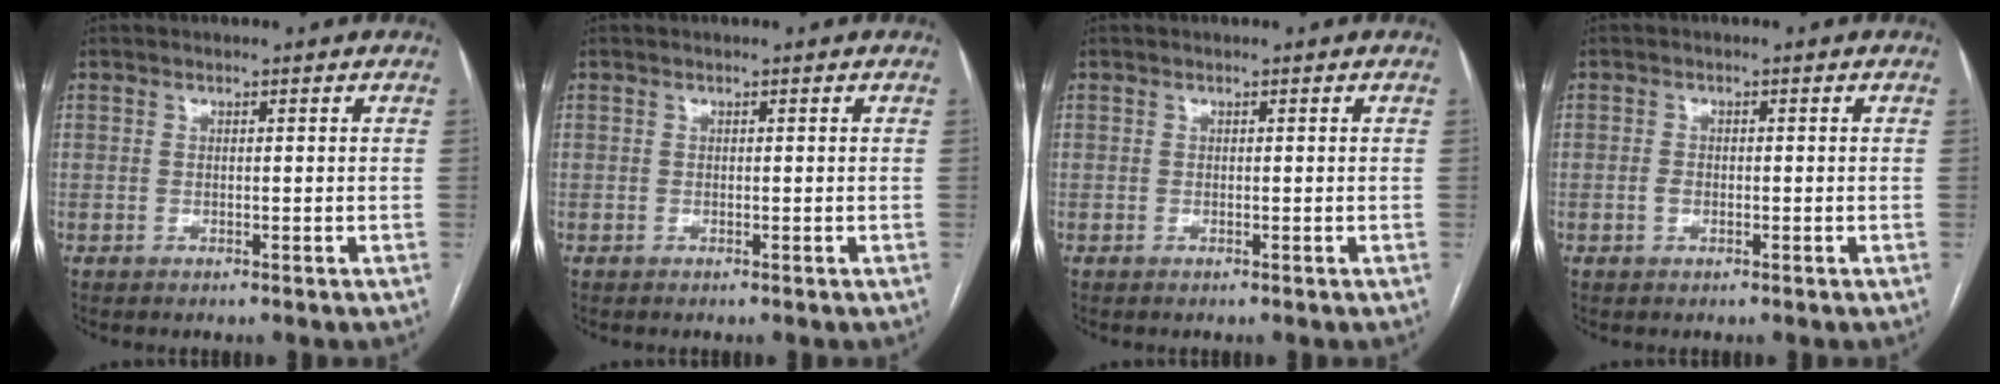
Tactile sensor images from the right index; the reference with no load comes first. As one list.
[{"total": 0.0}, {"total": 0.0}, {"total": 1.1, "force": [-0.3, 0.8, 0.7], "torque": [-0.013, 0.003, -0.004]}]